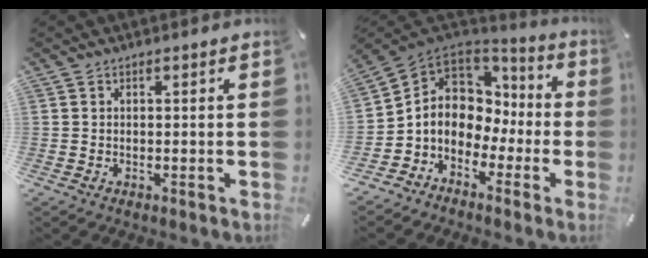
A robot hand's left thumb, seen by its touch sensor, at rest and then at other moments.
{"total": 8.8, "force": [-1.6, 8.1, 3.3], "torque": [-0.085, -0.010, -0.028]}